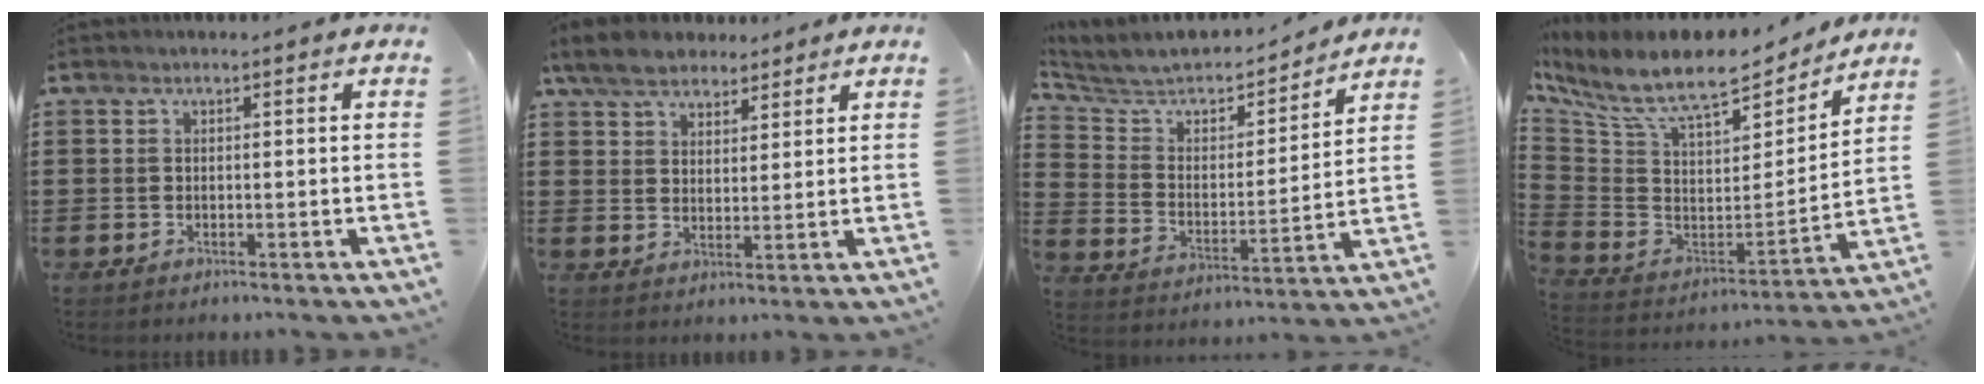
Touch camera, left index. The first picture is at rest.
{"total": 6.2, "force": [5.1, 2.8, 1.9], "torque": [-0.058, 0.001, 0.097]}
{"total": 5.6, "force": [4.8, 2.2, 1.9], "torque": [-0.068, -0.035, 0.076]}
{"total": 10.9, "force": [8.7, 2.9, 6.0], "torque": [-0.152, -0.057, 0.152]}